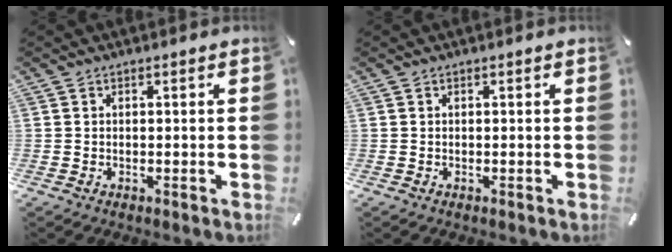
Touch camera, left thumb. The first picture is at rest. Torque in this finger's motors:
{"motor_torque": [0.00, 0.00, -0.03, 0.03, 0.00]}